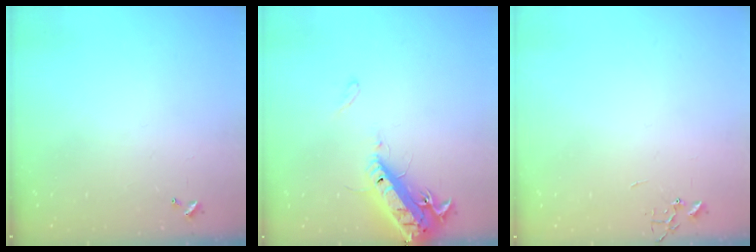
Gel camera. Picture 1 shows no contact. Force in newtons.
{"total": 16.2, "press": 15.7, "slide": 3.6}
{"total": 0.0}